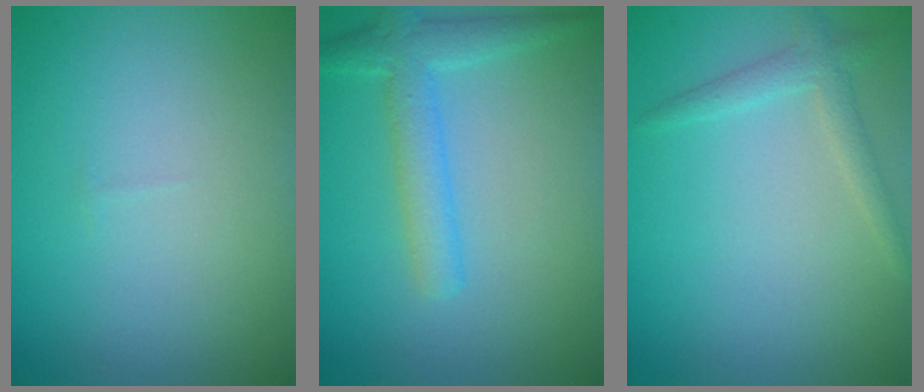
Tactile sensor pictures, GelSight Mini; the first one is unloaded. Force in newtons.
{"total": 3.4, "press": 3.4, "slide": 0.2}
{"total": 1.8, "press": 1.8, "slide": 0.1}